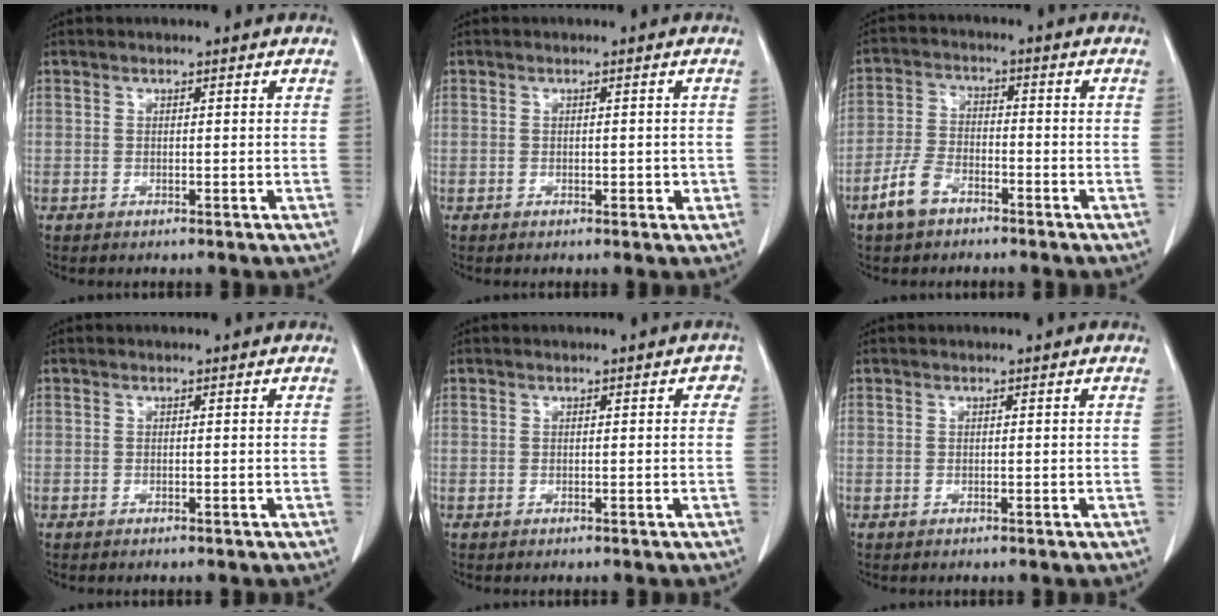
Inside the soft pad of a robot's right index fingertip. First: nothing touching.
{"total": 1.5, "force": [-0.3, 0.9, 1.2], "torque": [-0.013, 0.002, 0.001]}
{"total": 6.0, "force": [-4.0, 3.1, 3.3], "torque": [-0.080, 0.005, -0.078]}
{"total": 0.0}
{"total": 1.1, "force": [0.2, 0.8, 0.7], "torque": [0.001, 0.009, 0.001]}
{"total": 0.0}